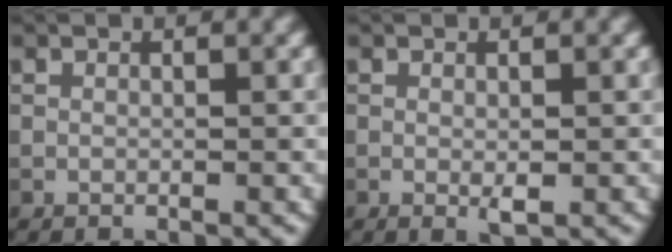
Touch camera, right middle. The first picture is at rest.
{"total": 1.2, "force": [-0.1, 0.3, 1.1], "torque": [-0.018, -0.002, 0.000]}